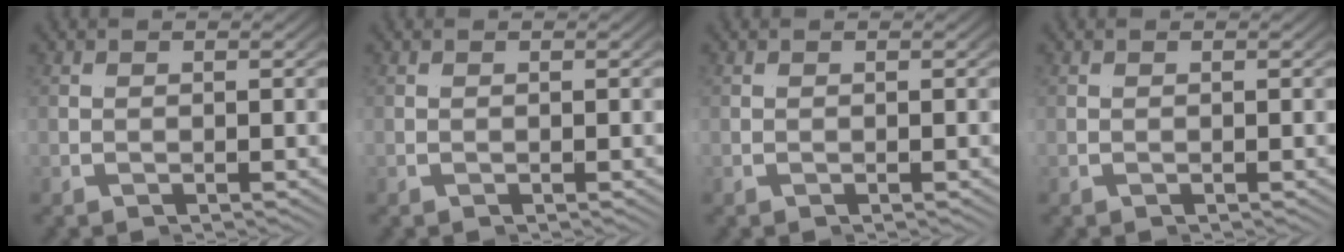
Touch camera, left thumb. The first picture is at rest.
{"total": 0.0}
{"total": 0.0}
{"total": 0.0}